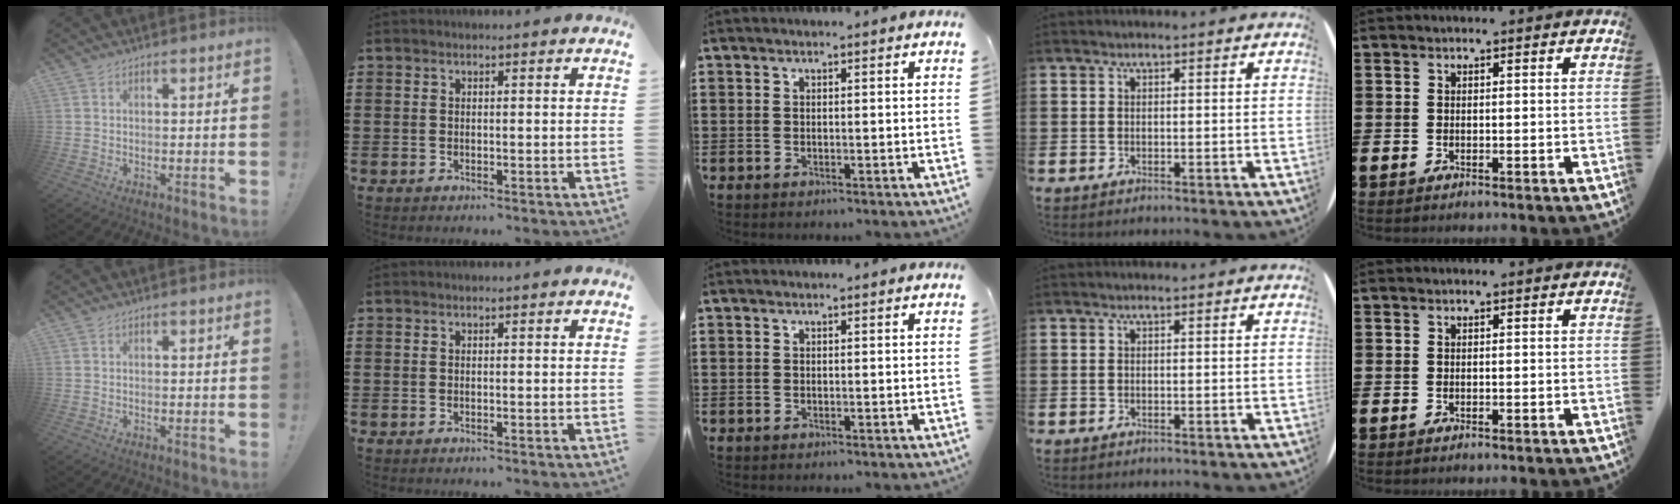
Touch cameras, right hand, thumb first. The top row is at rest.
{}